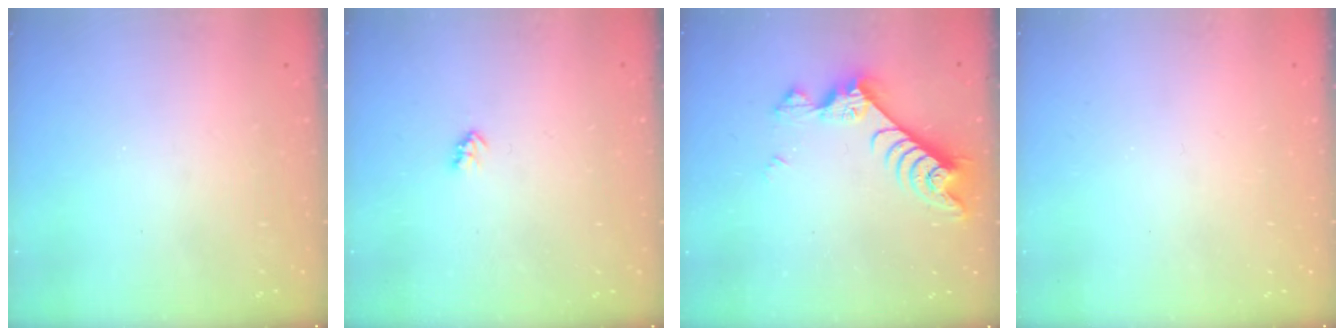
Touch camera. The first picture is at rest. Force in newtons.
{"total": 2.4, "press": 2.4, "slide": 0.4}
{"total": 8.6, "press": 8.5, "slide": 1.1}
{"total": 0.0}